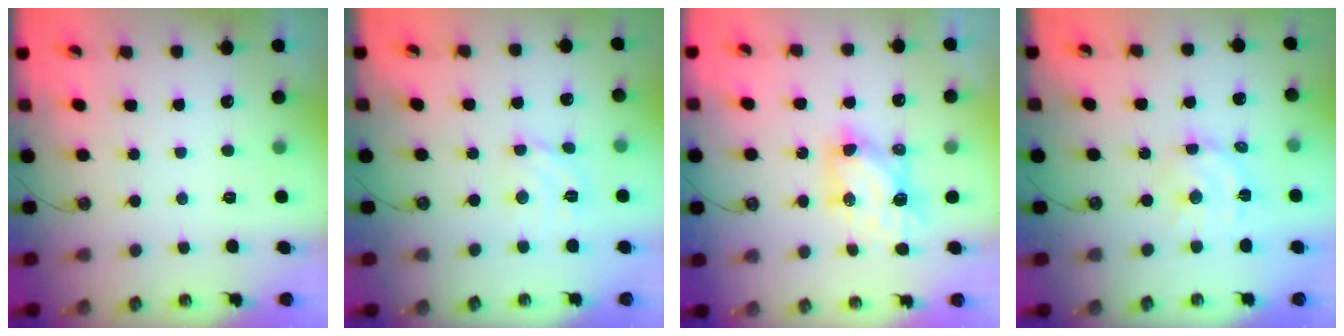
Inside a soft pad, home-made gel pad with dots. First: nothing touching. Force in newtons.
{"total": 7.2, "press": 7.1, "slide": 0.8}
{"total": 7.1, "press": 7.1, "slide": 0.2}
{"total": 10.2, "press": 10.2, "slide": 0.7}